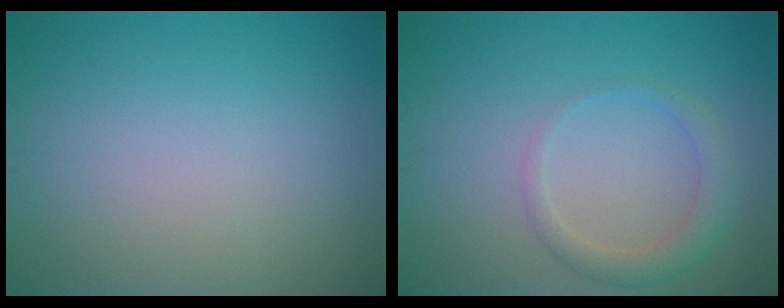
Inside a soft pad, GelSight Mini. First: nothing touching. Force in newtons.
{"total": 2.2, "press": 2.2, "slide": 0.3}